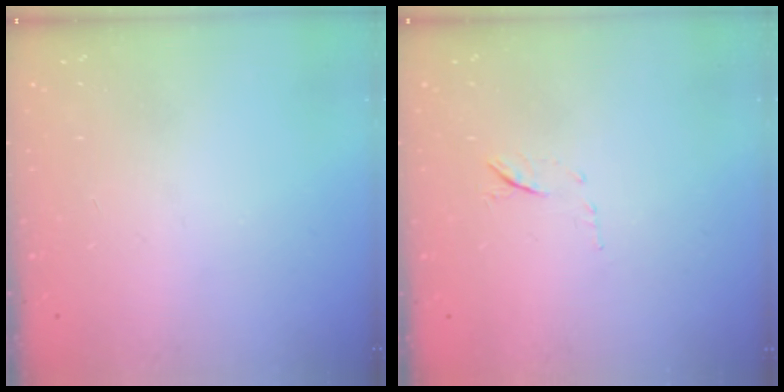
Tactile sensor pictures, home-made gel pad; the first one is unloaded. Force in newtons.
{"total": 6.1, "press": 5.9, "slide": 1.5}